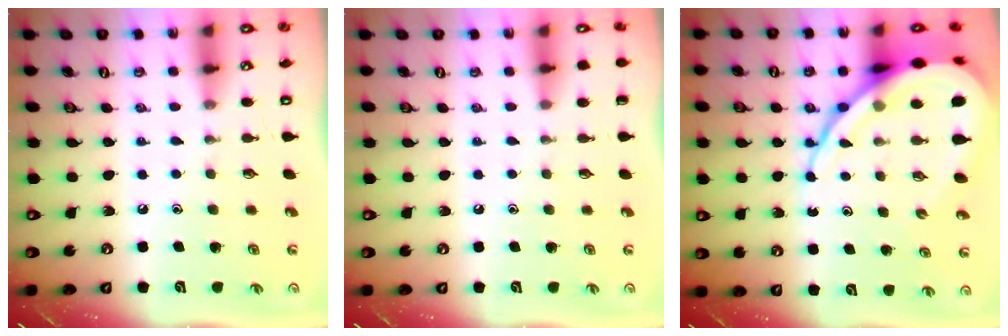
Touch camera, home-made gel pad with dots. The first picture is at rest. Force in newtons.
{"total": 0.0}
{"total": 18.0, "press": 17.9, "slide": 1.9}